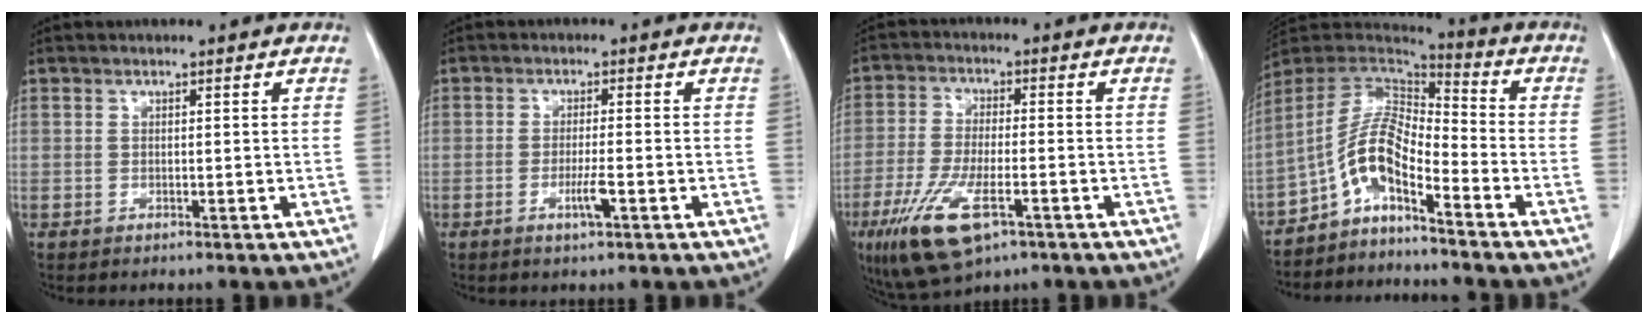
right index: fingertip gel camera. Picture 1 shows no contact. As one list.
[{"total": 3.1, "force": [-1.3, 0.0, 2.8], "torque": [-0.055, -0.004, -0.025]}, {"total": 11.8, "force": [-6.0, 3.6, 9.5], "torque": [-0.194, -0.022, -0.099]}, {"total": 9.1, "force": [-5.3, 2.3, 7.1], "torque": [-0.145, 0.026, -0.102]}]